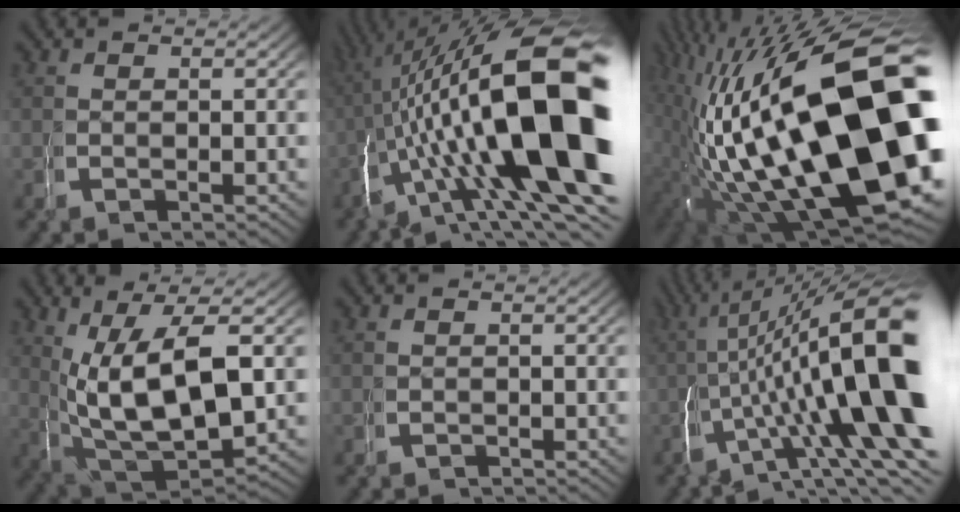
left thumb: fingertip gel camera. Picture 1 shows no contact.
{"total": 23.0, "force": [0.6, 11.2, 20.0], "torque": [-0.294, -0.034, 0.018]}
{"total": 34.2, "force": [-6.0, 20.7, 26.6], "torque": [-0.463, -0.119, -0.029]}
{"total": 15.4, "force": [-1.7, 10.6, 11.0], "torque": [-0.230, -0.061, 0.013]}
{"total": 0.5, "force": [0.0, -0.2, -0.5], "torque": [0.010, 0.003, -0.002]}
{"total": 17.1, "force": [0.3, 9.3, 14.4], "torque": [-0.207, -0.030, 0.012]}